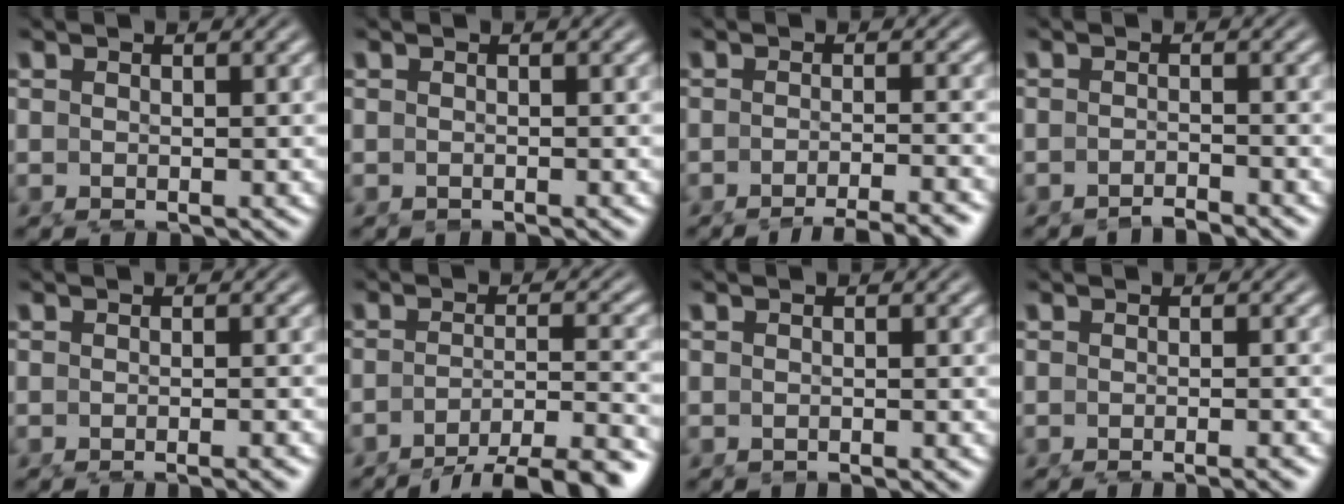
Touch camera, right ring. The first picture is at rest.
{"total": 1.4, "force": [-1.3, 0.0, 0.5], "torque": [-0.007, -0.004, -0.016]}
{"total": 7.3, "force": [-6.7, 1.0, 2.8], "torque": [-0.024, -0.010, -0.098]}
{"total": 2.2, "force": [-2.2, -0.4, 0.2], "torque": [-0.005, -0.006, -0.035]}
{"total": 2.0, "force": [-1.8, -0.3, 0.8], "torque": [-0.005, 0.003, -0.028]}
{"total": 10.3, "force": [-8.3, 3.3, 5.0], "torque": [-0.066, -0.031, -0.114]}
{"total": 1.7, "force": [-1.6, 0.0, 0.5], "torque": [-0.007, -0.005, -0.022]}
{"total": 2.3, "force": [-2.1, -0.3, 1.0], "torque": [-0.006, 0.003, -0.033]}